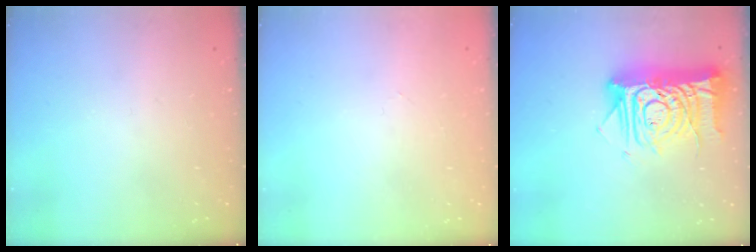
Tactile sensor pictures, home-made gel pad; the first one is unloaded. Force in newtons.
{"total": 0.0}
{"total": 17.4, "press": 17.3, "slide": 2.2}